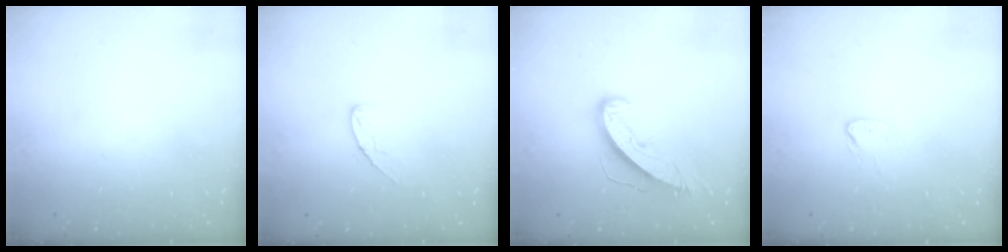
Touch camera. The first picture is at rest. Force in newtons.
{"total": 6.7, "press": 6.7, "slide": 0.6}
{"total": 9.9, "press": 9.9, "slide": 0.3}
{"total": 3.1, "press": 3.1, "slide": 0.4}